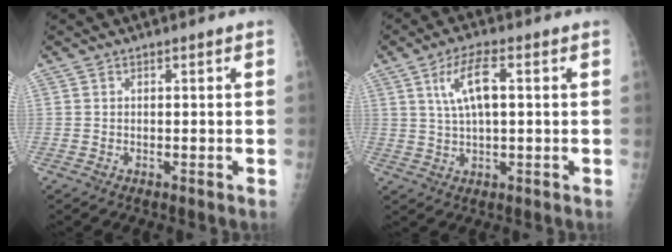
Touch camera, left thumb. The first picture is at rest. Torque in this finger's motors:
{"motor_torque": [-0.09, 0.40, 0.76, -0.15, 0.08]}